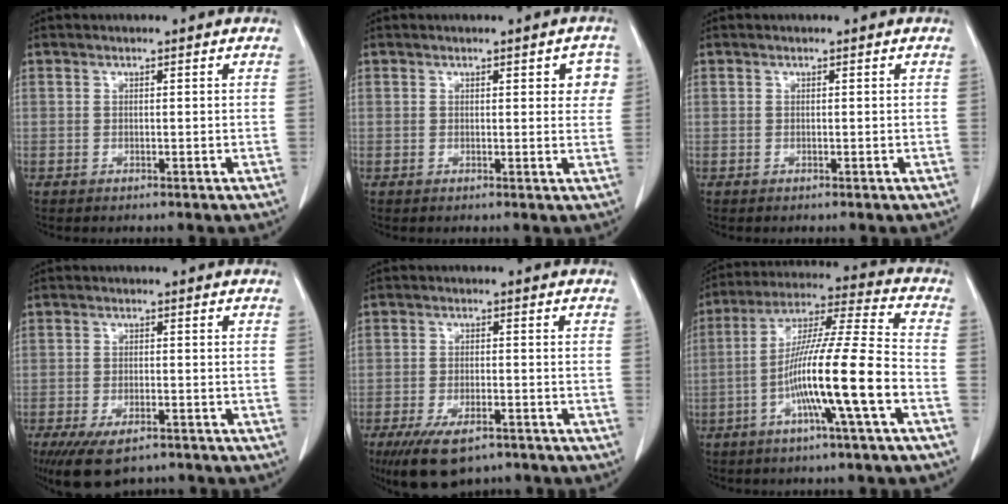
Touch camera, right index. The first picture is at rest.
{"total": 3.5, "force": [1.2, 1.3, 3.0], "torque": [-0.024, 0.003, 0.009]}
{"total": 0.0}
{"total": 9.1, "force": [-6.7, 3.4, 5.1], "torque": [-0.084, -0.010, -0.104]}
{"total": 9.5, "force": [-6.8, 3.6, 5.7], "torque": [-0.097, -0.012, -0.107]}
{"total": 15.3, "force": [-5.1, -0.8, 14.4], "torque": [-0.263, 0.002, -0.098]}